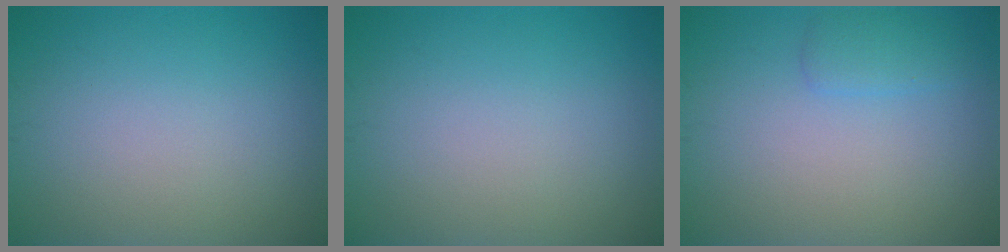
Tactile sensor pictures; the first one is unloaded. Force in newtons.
{"total": 0.0}
{"total": 1.5, "press": 1.5, "slide": 0.1}